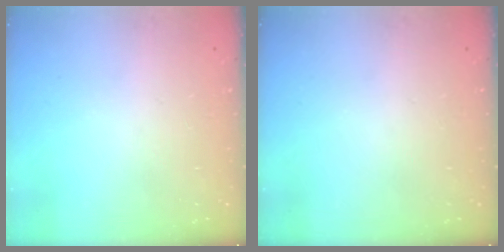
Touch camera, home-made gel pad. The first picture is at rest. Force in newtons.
{"total": 0.0}